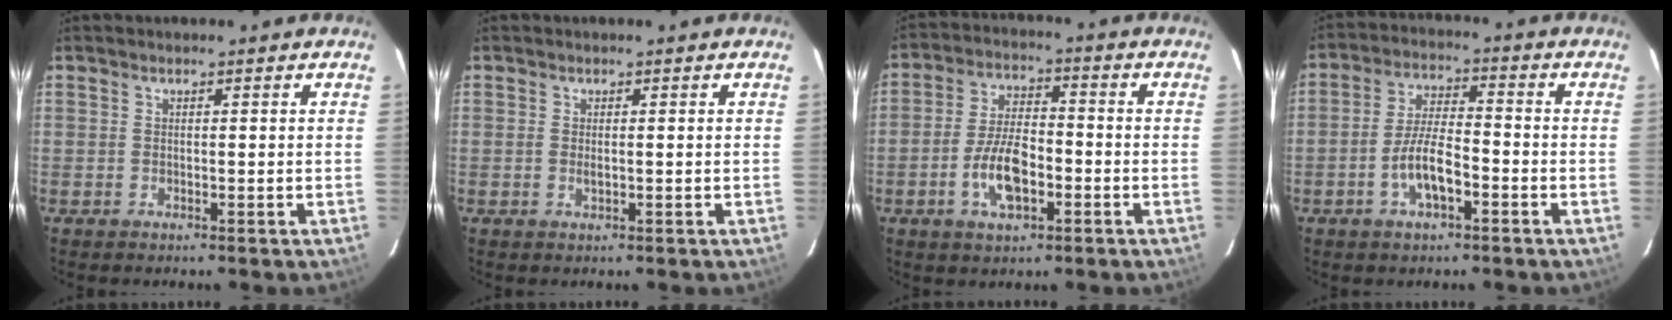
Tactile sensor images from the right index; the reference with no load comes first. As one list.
[{"total": 1.1, "force": [-0.1, 0.4, 1.0], "torque": [-0.020, -0.001, -0.002]}, {"total": 9.4, "force": [-3.4, 4.3, 7.6], "torque": [-0.156, 0.005, -0.060]}, {"total": 7.6, "force": [-3.3, 2.4, 6.4], "torque": [-0.131, 0.006, -0.059]}]